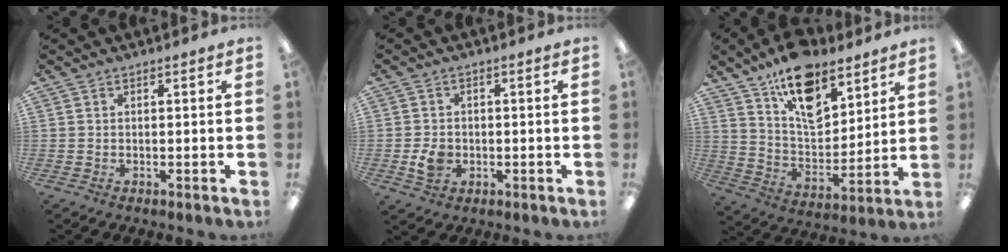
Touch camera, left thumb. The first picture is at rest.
{"total": 4.4, "force": [-0.9, 3.6, 2.4], "torque": [-0.028, -0.002, -0.016]}
{"total": 15.7, "force": [11.1, 7.6, 8.0], "torque": [-0.133, -0.063, 0.199]}